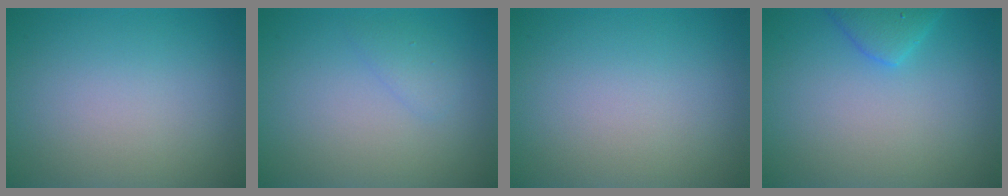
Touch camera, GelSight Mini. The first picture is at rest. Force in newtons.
{"total": 1.1, "press": 1.1, "slide": 0.0}
{"total": 0.0}
{"total": 2.3, "press": 2.3, "slide": 0.2}